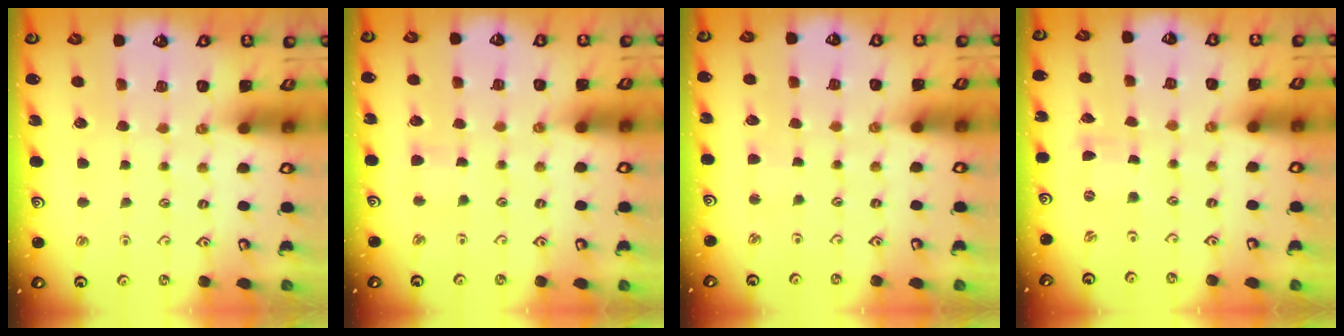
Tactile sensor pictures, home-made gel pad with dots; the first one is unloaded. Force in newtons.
{"total": 4.0, "press": 4.0, "slide": 0.6}
{"total": 1.9, "press": 1.9, "slide": 0.3}
{"total": 0.0}